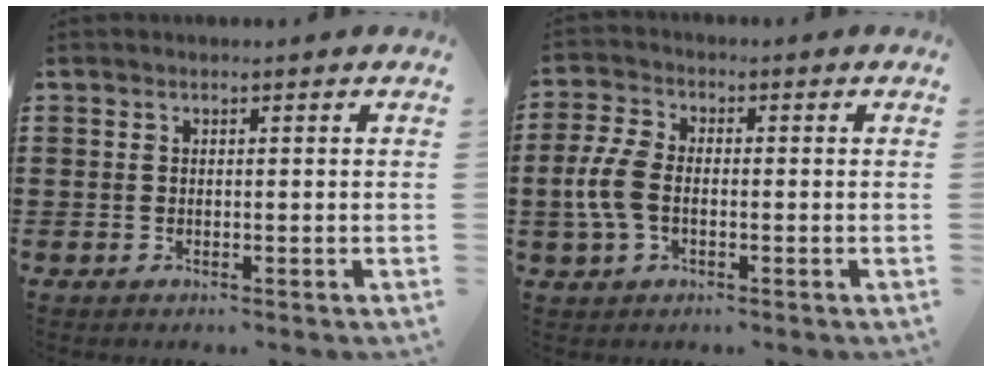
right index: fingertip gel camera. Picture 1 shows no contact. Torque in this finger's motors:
{"motor_torque": [0.61, -0.24, 0.39, 0.07]}